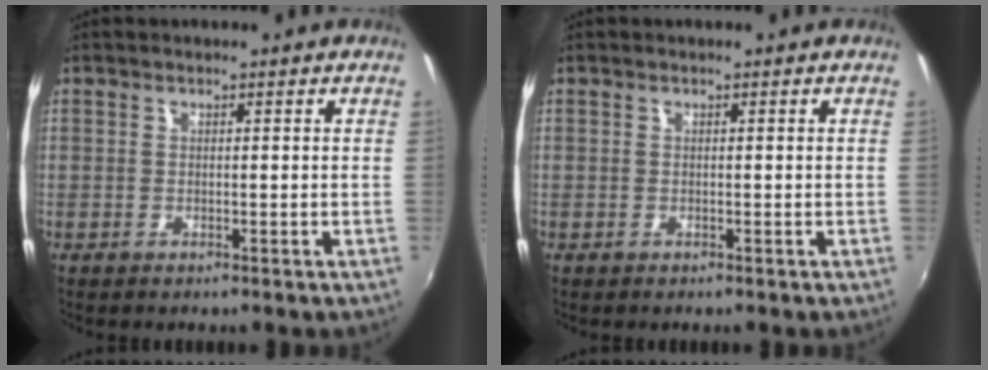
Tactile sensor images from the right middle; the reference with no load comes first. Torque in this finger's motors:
{"motor_torque": [0.17, -0.24, 0.03, 0.01]}